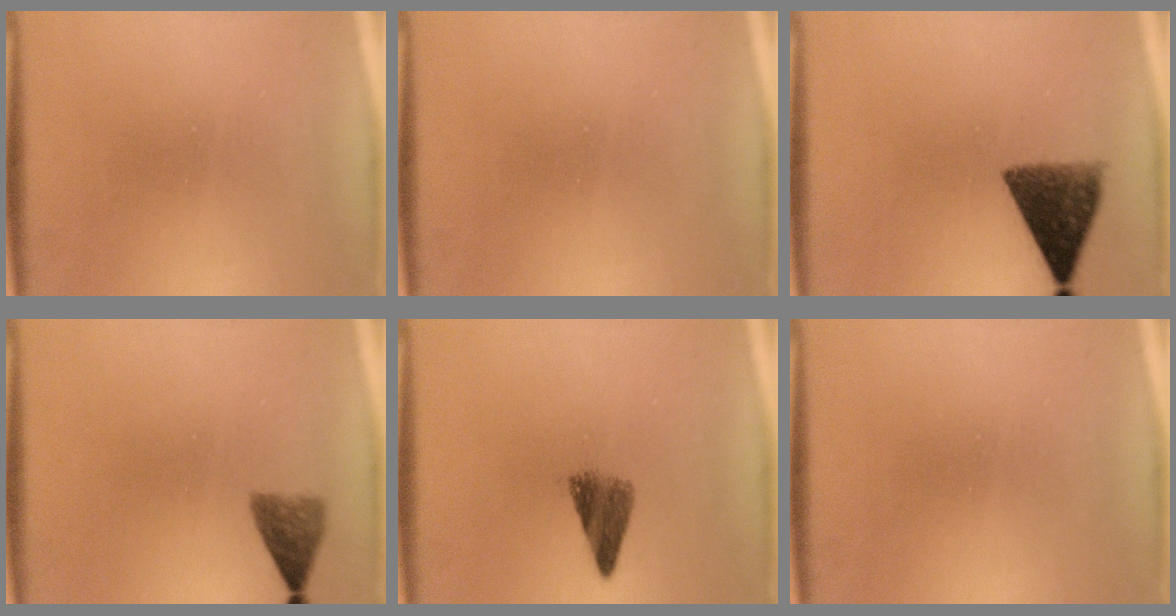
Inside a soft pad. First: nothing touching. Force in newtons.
{"total": 0.0}
{"total": 8.7}
{"total": 3.1}
{"total": 4.2}
{"total": 0.0}